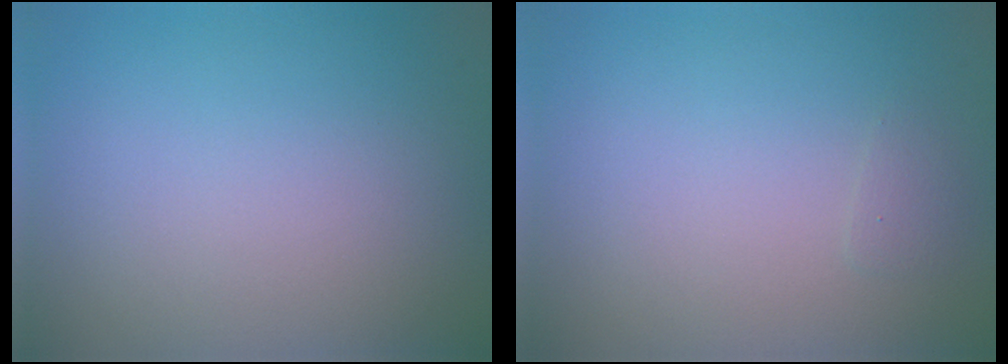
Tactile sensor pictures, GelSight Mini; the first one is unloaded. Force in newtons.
{"total": 0.5, "press": 0.5, "slide": 0.0}